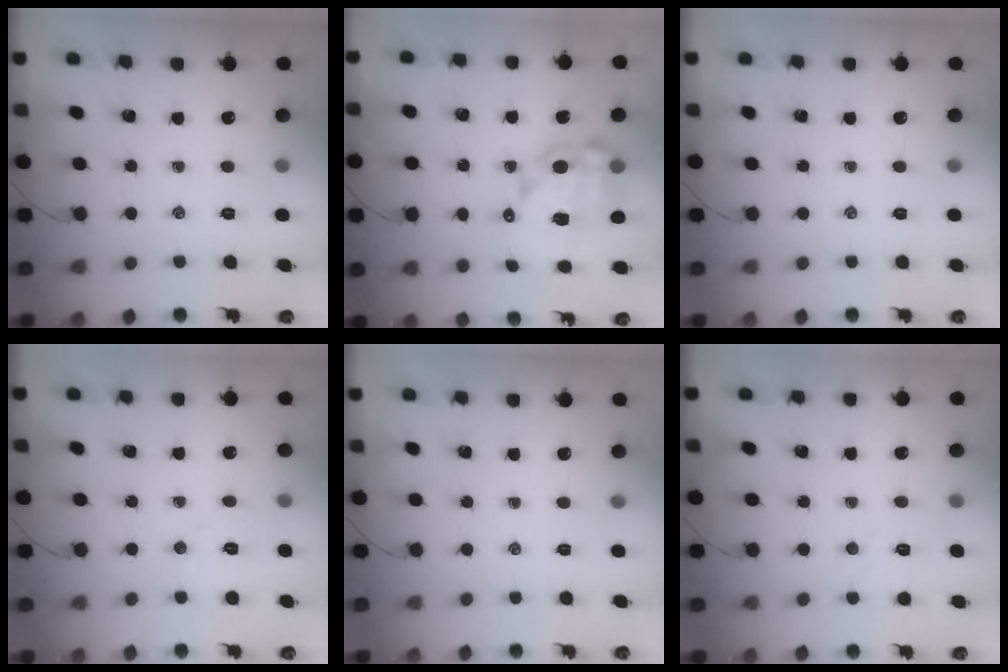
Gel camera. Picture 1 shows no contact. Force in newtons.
{"total": 14.3, "press": 14.0, "slide": 3.1}
{"total": 0.0}
{"total": 4.9, "press": 4.8, "slide": 1.0}
{"total": 0.0}
{"total": 4.1, "press": 4.0, "slide": 0.9}